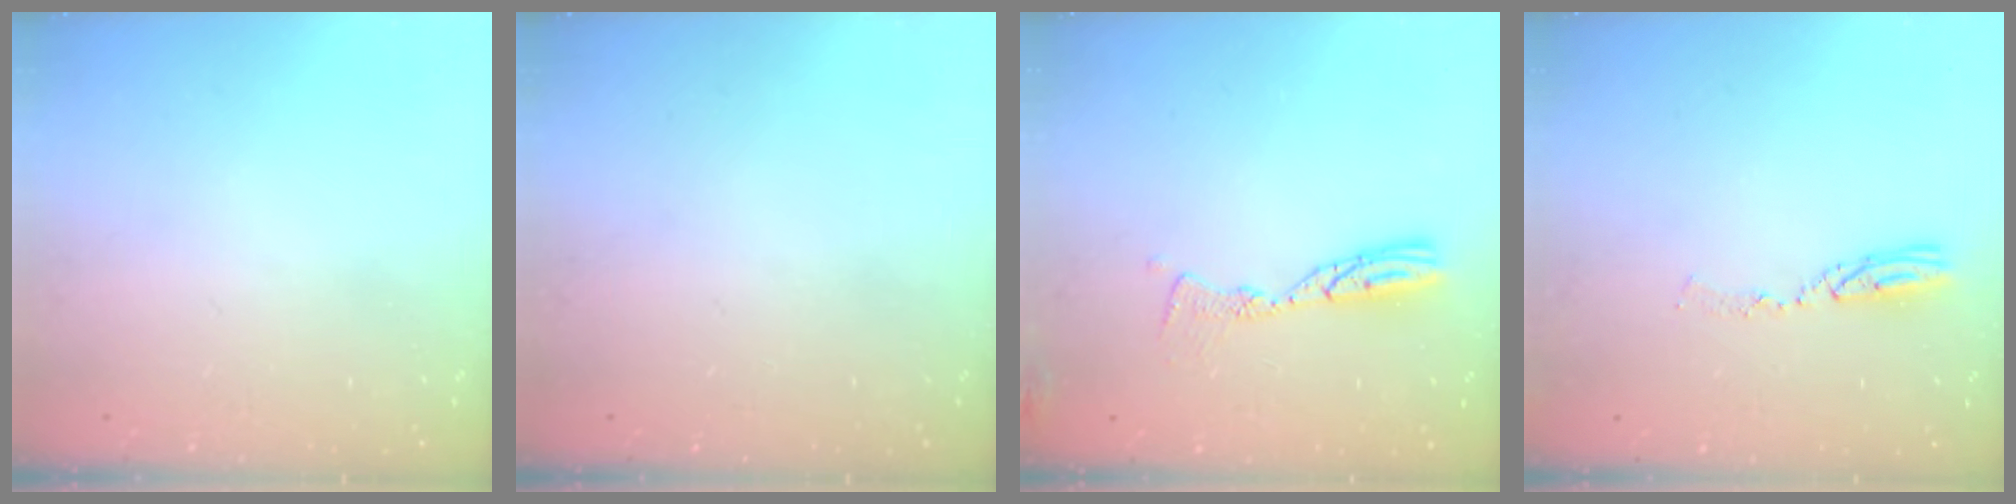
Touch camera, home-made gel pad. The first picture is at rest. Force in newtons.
{"total": 0.0}
{"total": 9.7, "press": 9.7, "slide": 0.9}
{"total": 6.5, "press": 6.5, "slide": 0.7}